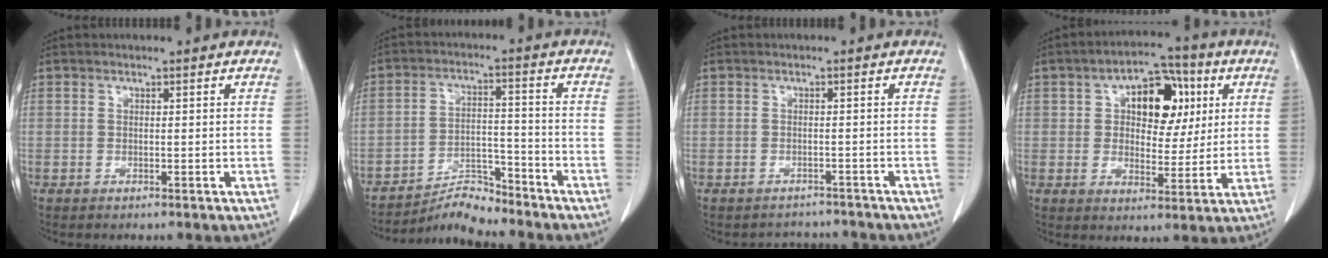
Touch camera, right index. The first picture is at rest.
{"total": 6.3, "force": [-6.3, 0.3, 0.2], "torque": [-0.006, 0.010, -0.106]}
{"total": 3.6, "force": [-3.3, 1.3, -0.7], "torque": [0.009, 0.008, -0.045]}
{"total": 11.0, "force": [3.2, 6.2, 8.4], "torque": [-0.121, 0.030, 0.050]}